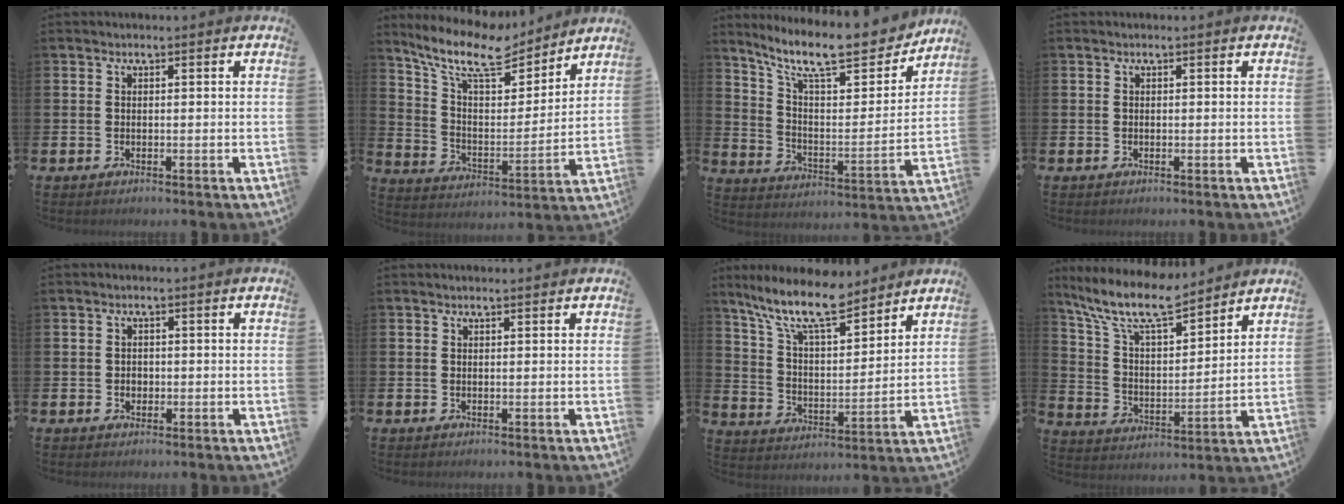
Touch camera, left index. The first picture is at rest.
{"total": 11.2, "force": [9.4, 3.5, 5.0], "torque": [-0.128, -0.055, 0.160]}
{"total": 12.6, "force": [10.8, 2.7, 5.8], "torque": [-0.130, -0.072, 0.186]}
{"total": 0.0}
{"total": 1.2, "force": [-0.1, 1.1, 0.5], "torque": [-0.002, 0.005, -0.006]}
{"total": 0.6, "force": [0.6, 0.0, 0.2], "torque": [-0.001, -0.001, 0.010]}
{"total": 11.9, "force": [10.0, 2.8, 5.9], "torque": [-0.136, -0.049, 0.176]}
{"total": 11.1, "force": [9.5, 2.6, 5.1], "torque": [-0.140, -0.044, 0.170]}